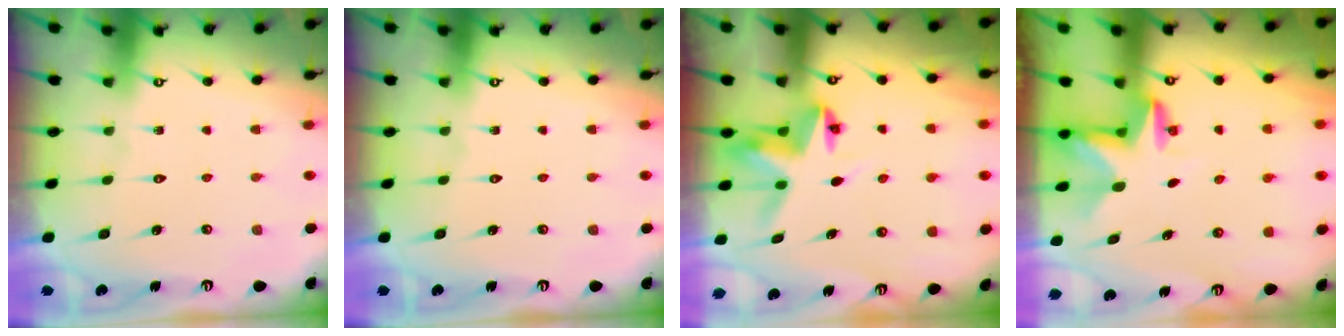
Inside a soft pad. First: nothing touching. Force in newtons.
{"total": 0.0}
{"total": 4.9, "press": 4.9, "slide": 0.3}
{"total": 2.9, "press": 2.9, "slide": 0.2}